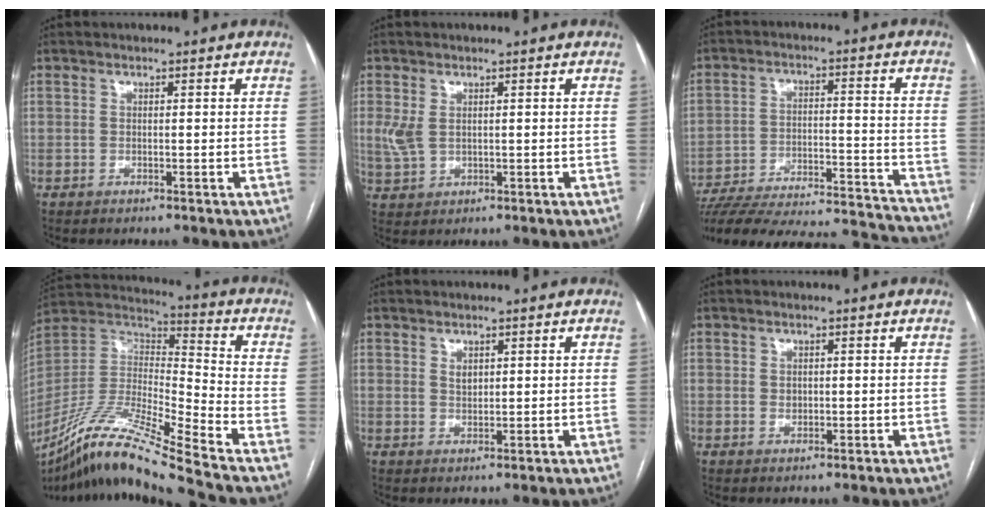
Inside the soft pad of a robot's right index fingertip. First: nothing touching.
{"total": 3.4, "force": [0.7, 2.1, 2.6], "torque": [-0.070, 0.007, 0.024]}
{"total": 28.8, "force": [-26.7, 3.9, 9.9], "torque": [-0.132, -0.017, -0.366]}
{"total": 19.2, "force": [-15.1, -1.2, 11.7], "torque": [-0.248, -0.013, -0.285]}
{"total": 1.5, "force": [0.7, 0.9, 0.9], "torque": [-0.016, -0.001, 0.017]}
{"total": 1.5, "force": [0.0, 1.2, 0.9], "torque": [-0.017, 0.000, 0.004]}